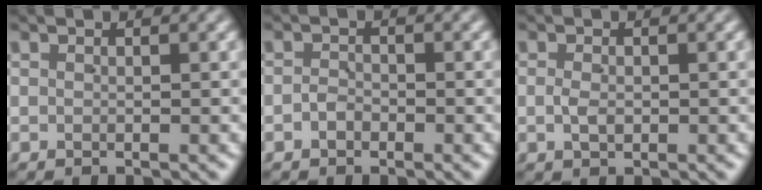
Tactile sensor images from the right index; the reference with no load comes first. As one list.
[{"total": 1.3, "force": [-1.1, 0.7, -0.2], "torque": [0.007, 0.001, -0.021]}, {"total": 1.2, "force": [-0.3, 0.8, 0.9], "torque": [-0.019, -0.001, -0.001]}]